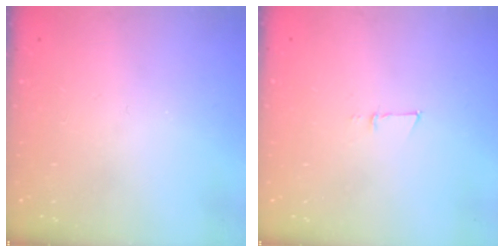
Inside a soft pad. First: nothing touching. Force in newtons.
{"total": 3.9, "press": 3.8, "slide": 0.9}